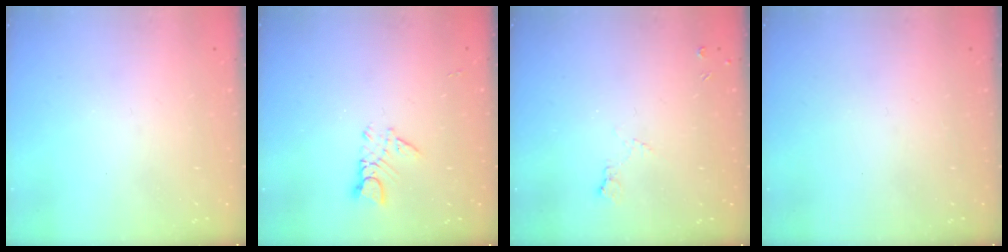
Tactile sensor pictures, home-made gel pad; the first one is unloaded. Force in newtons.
{"total": 3.1, "press": 3.1, "slide": 0.4}
{"total": 5.0, "press": 5.0, "slide": 0.6}
{"total": 0.0}